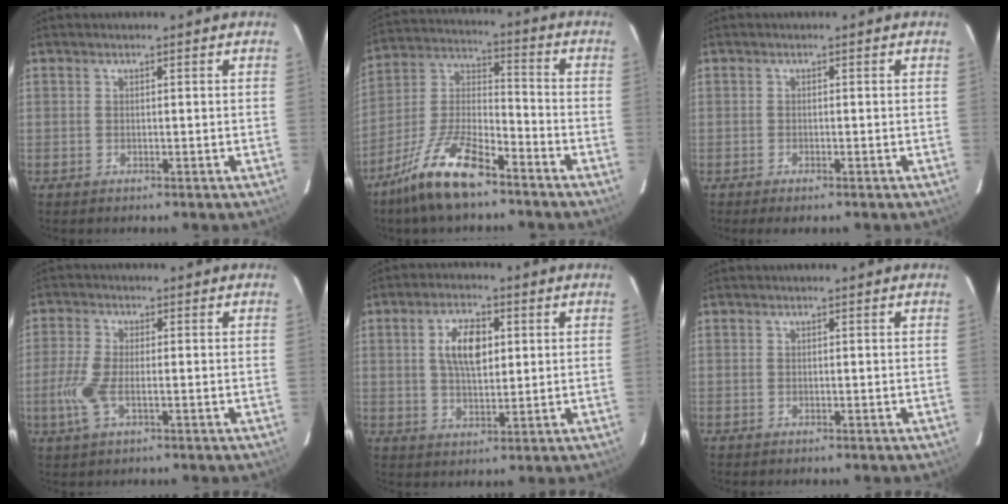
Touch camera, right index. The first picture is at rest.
{"total": 14.9, "force": [-10.3, 4.6, 9.7], "torque": [-0.207, 0.001, -0.195]}
{"total": 1.4, "force": [-1.2, 0.3, 0.7], "torque": [-0.016, -0.004, -0.021]}
{"total": 6.4, "force": [-1.8, 2.7, 5.6], "torque": [-0.132, -0.003, -0.037]}
{"total": 7.9, "force": [1.9, 3.8, 6.6], "torque": [-0.121, 0.010, 0.037]}
{"total": 0.0}